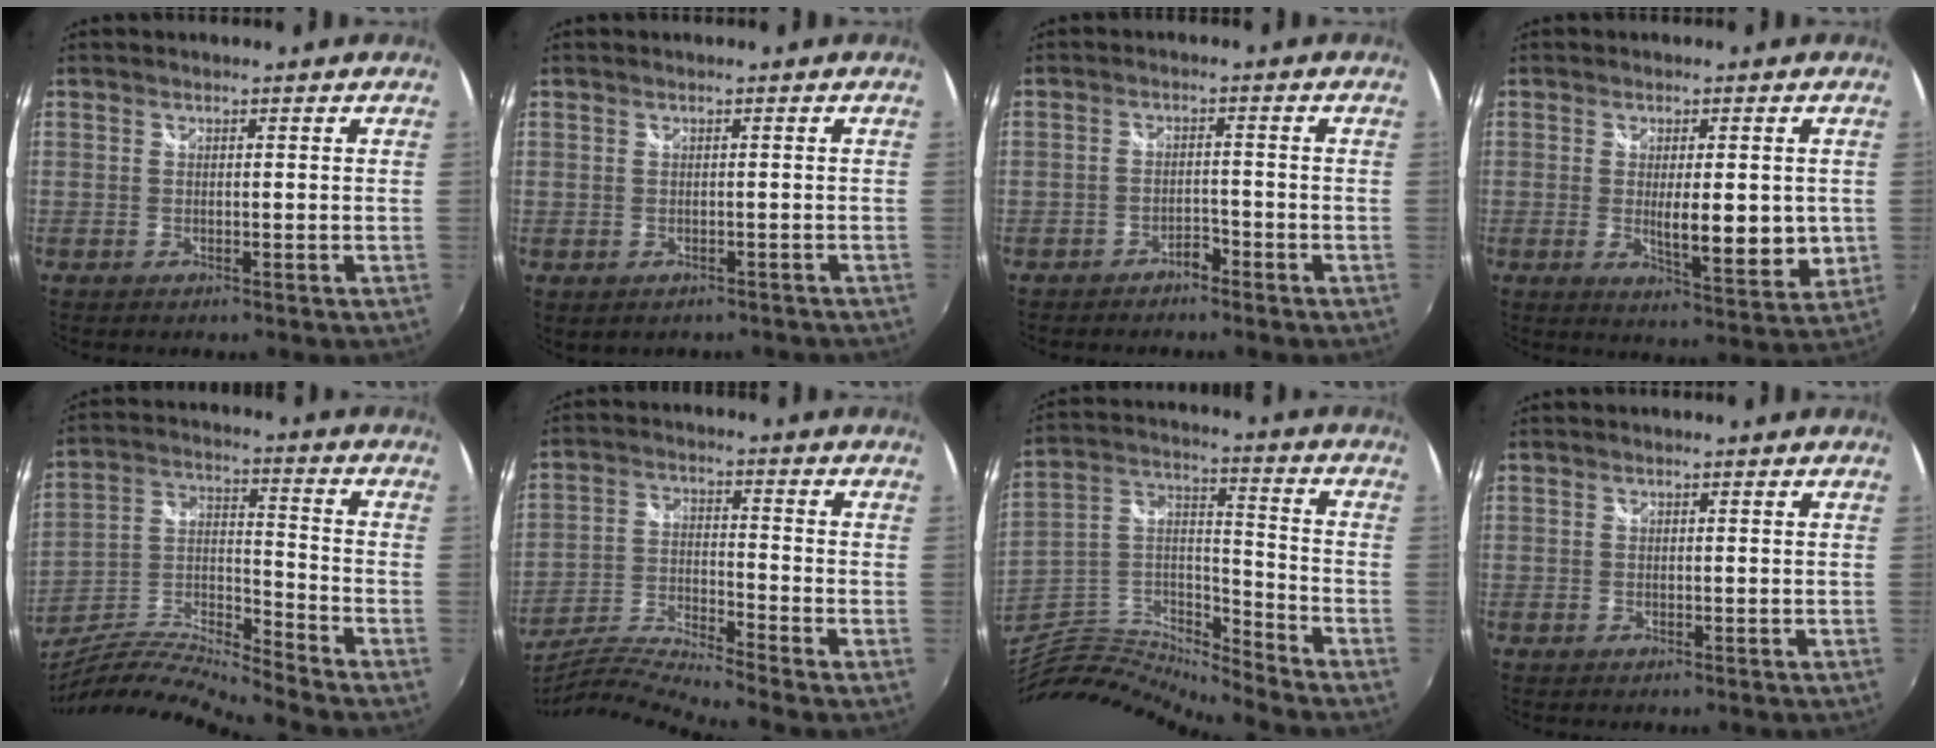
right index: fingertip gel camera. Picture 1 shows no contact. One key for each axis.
{"total": 2.5, "fx": -1.2, "fy": 1.9, "fz": 1.0, "tx": -0.021, "ty": -0.010, "tz": -0.012}
{"total": 2.2, "fx": -2.0, "fy": 0.8, "fz": 0.7, "tx": -0.015, "ty": 0.003, "tz": -0.032}
{"total": 9.7, "fx": -0.4, "fy": 2.9, "fz": 9.3, "tx": -0.142, "ty": -0.023, "tz": 0.003}
{"total": 13.1, "fx": -11.4, "fy": -0.2, "fz": 6.3, "tx": -0.130, "ty": -0.009, "tz": -0.225}
{"total": 11.3, "fx": -10.1, "fy": -1.9, "fz": 4.7, "tx": -0.086, "ty": -0.024, "tz": -0.191}
{"total": 12.9, "fx": -12.5, "fy": 0.0, "fz": 3.2, "tx": -0.078, "ty": 0.017, "tz": -0.257}
{"total": 0.0}